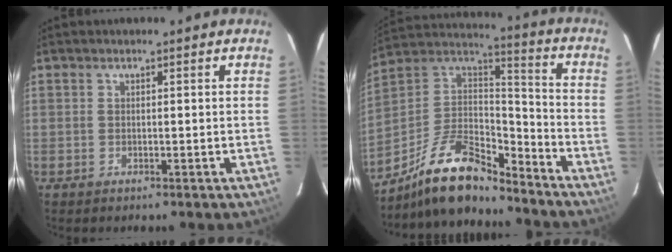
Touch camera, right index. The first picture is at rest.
{"total": 17.7, "force": [-13.7, 5.6, 9.7], "torque": [-0.209, 0.009, -0.252]}